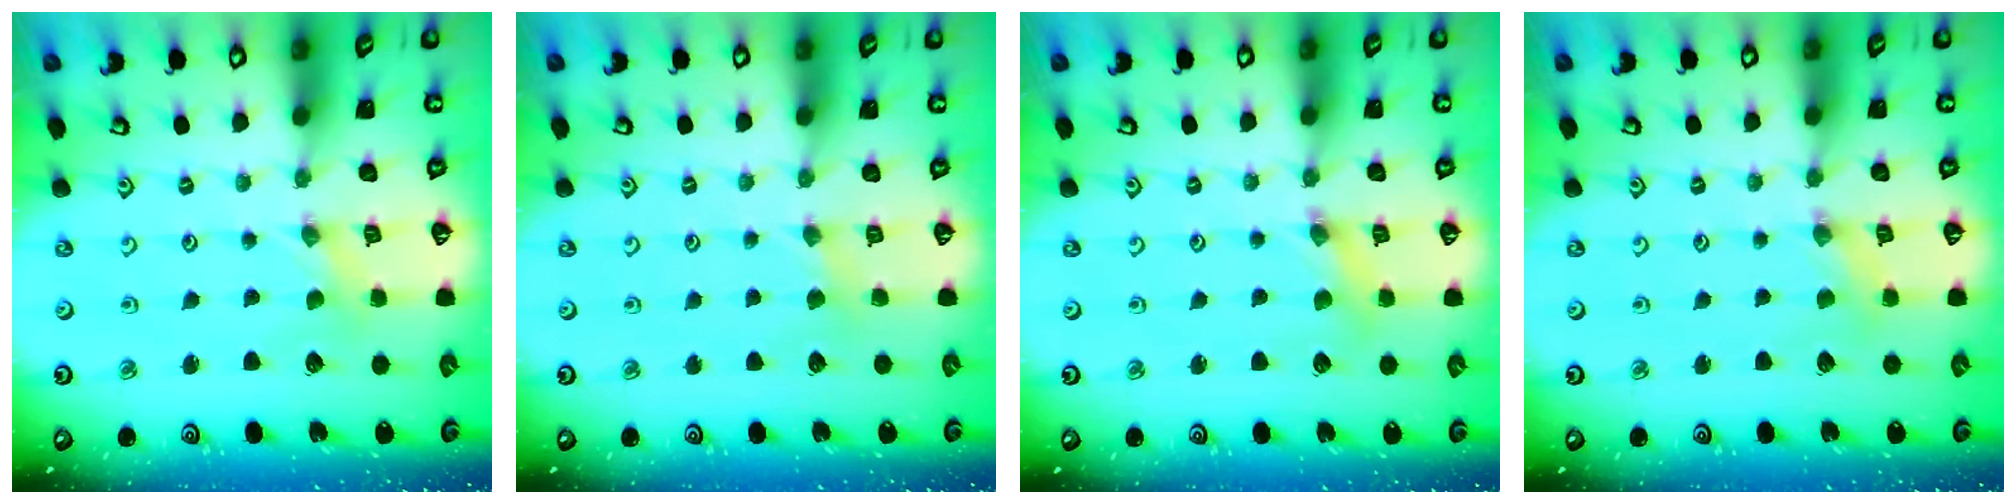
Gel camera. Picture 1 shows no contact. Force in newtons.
{"total": 3.0, "press": 2.9, "slide": 0.5}
{"total": 2.8, "press": 2.8, "slide": 0.4}
{"total": 0.9, "press": 0.9, "slide": 0.3}